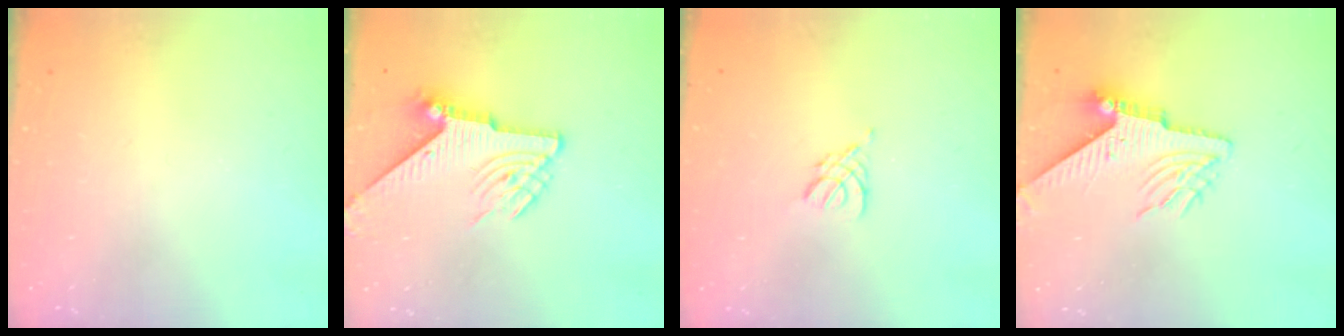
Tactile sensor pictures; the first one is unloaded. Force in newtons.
{"total": 8.6, "press": 8.6, "slide": 0.6}
{"total": 2.9, "press": 2.8, "slide": 0.6}
{"total": 8.4, "press": 8.3, "slide": 1.2}